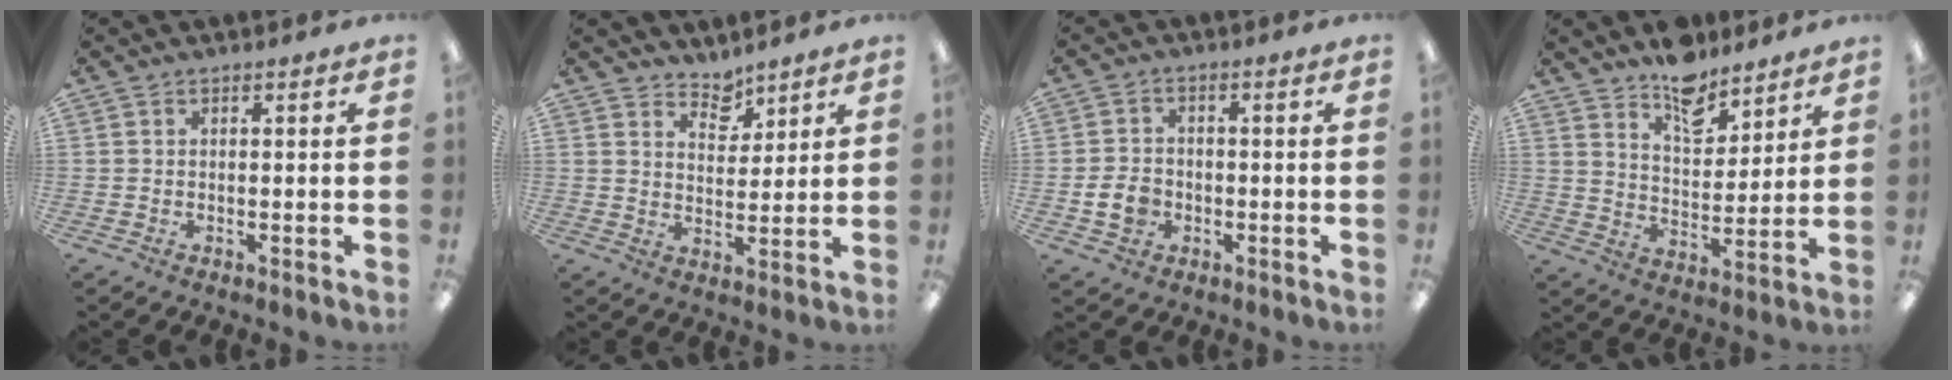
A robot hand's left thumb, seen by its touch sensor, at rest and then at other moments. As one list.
[{"total": 5.3, "force": [4.8, 2.3, 0.6], "torque": [-0.002, -0.033, 0.086]}, {"total": 5.6, "force": [-1.5, 4.4, 3.0], "torque": [-0.063, 0.007, -0.026]}, {"total": 10.5, "force": [8.9, 4.6, 3.2], "torque": [-0.031, -0.067, 0.160]}]